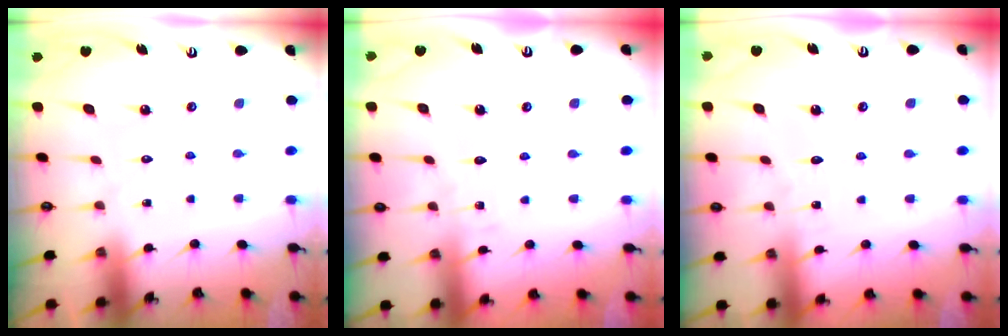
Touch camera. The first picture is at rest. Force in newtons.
{"total": 3.7, "press": 3.7, "slide": 0.2}
{"total": 2.3, "press": 2.3, "slide": 0.1}